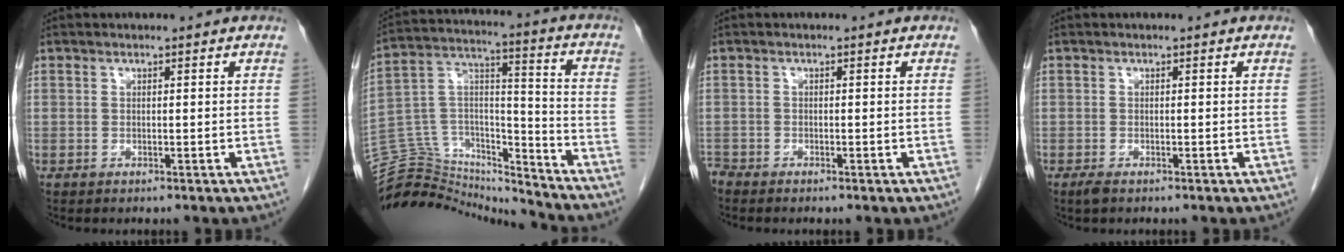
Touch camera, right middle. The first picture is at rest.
{"total": 17.9, "force": [-17.5, 3.5, 1.6], "torque": [-0.033, 0.068, -0.291]}
{"total": 1.0, "force": [-1.0, 0.1, 0.0], "torque": [-0.002, -0.003, -0.019]}
{"total": 1.1, "force": [-0.7, 0.3, 0.7], "torque": [-0.019, -0.003, -0.013]}